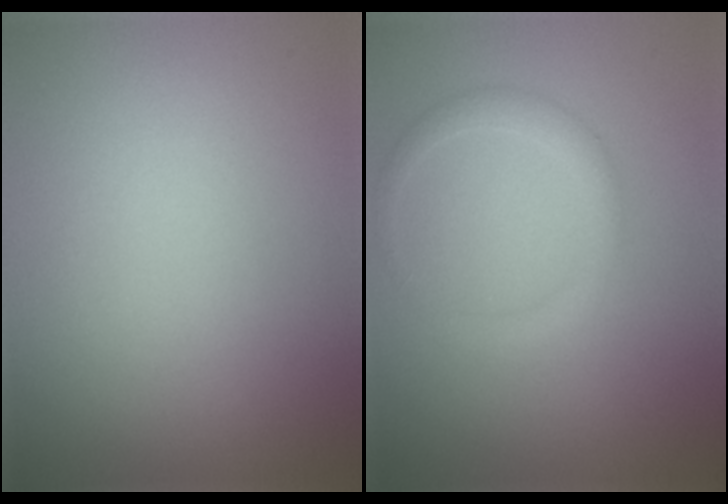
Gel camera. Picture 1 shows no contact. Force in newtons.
{"total": 1.7, "press": 1.7, "slide": 0.1}